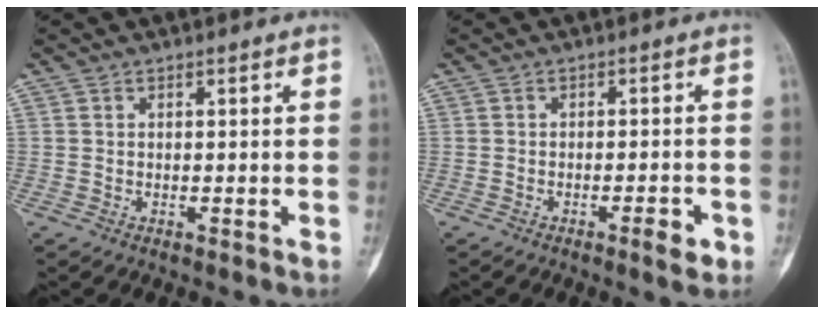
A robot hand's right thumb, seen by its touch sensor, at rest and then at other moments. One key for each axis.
{"total": 3.7, "fx": -1.9, "fy": 0.9, "fz": 3.0, "tx": -0.040, "ty": 0.010, "tz": -0.028}